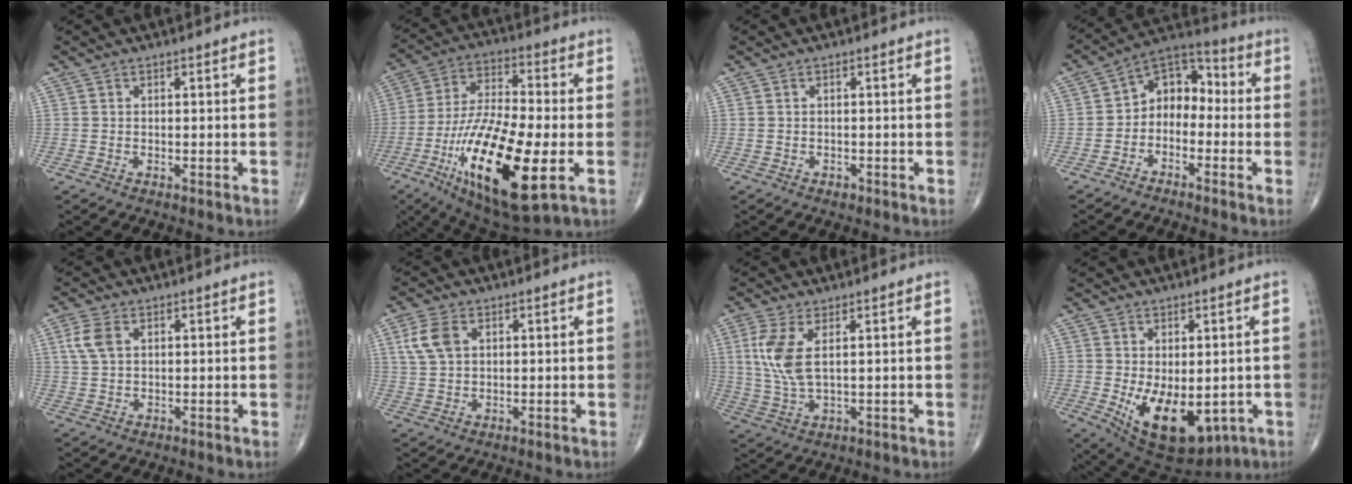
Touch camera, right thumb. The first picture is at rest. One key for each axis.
{"total": 23.9, "fx": -7.0, "fy": 7.3, "fz": 21.6, "tx": -0.434, "ty": -0.006, "tz": -0.113}
{"total": 0.6, "fx": -0.3, "fy": 0.4, "fz": 0.2, "tx": 0.001, "ty": 0.001, "tz": -0.005}
{"total": 9.0, "fx": -1.7, "fy": 6.7, "fz": 5.8, "tx": -0.058, "ty": 0.050, "tz": -0.050}
{"total": 4.6, "fx": 1.6, "fy": 2.8, "fz": 3.3, "tx": -0.078, "ty": 0.006, "tz": 0.034}
{"total": 6.1, "fx": 2.2, "fy": 3.9, "fz": 4.1, "tx": -0.086, "ty": 0.002, "tz": 0.045}
{"total": 7.8, "fx": 2.2, "fy": 3.1, "fz": 6.9, "tx": -0.164, "ty": -0.009, "tz": 0.051}
{"total": 13.5, "fx": -2.9, "fy": 7.5, "fz": 10.9, "tx": -0.160, "ty": -0.012, "tz": -0.017}